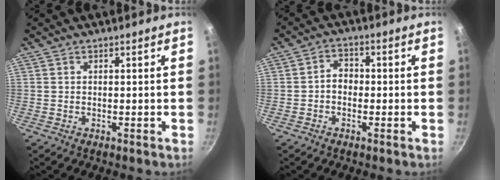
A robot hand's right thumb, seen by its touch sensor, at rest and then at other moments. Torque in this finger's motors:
{"motor_torque": [-0.10, -0.10, 0.01, 0.00, 0.07]}